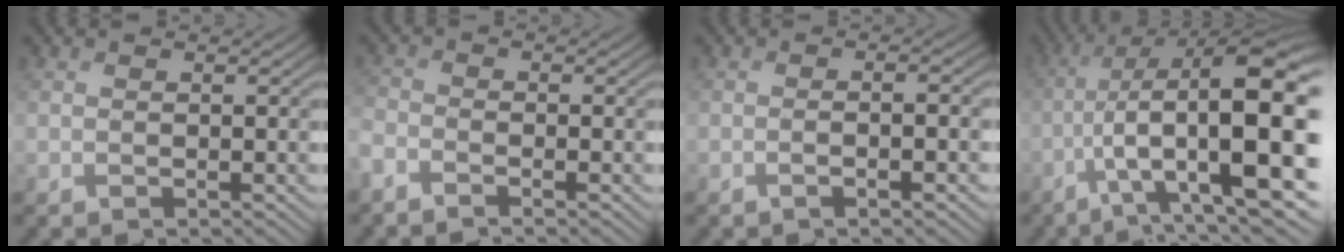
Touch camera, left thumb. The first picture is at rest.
{"total": 3.0, "force": [-2.6, 1.0, 1.3], "torque": [-0.038, -0.011, -0.068]}
{"total": 2.8, "force": [-0.9, 0.7, 2.6], "torque": [-0.040, 0.006, -0.019]}
{"total": 15.9, "force": [-2.7, 5.5, 14.7], "torque": [-0.238, -0.016, -0.032]}